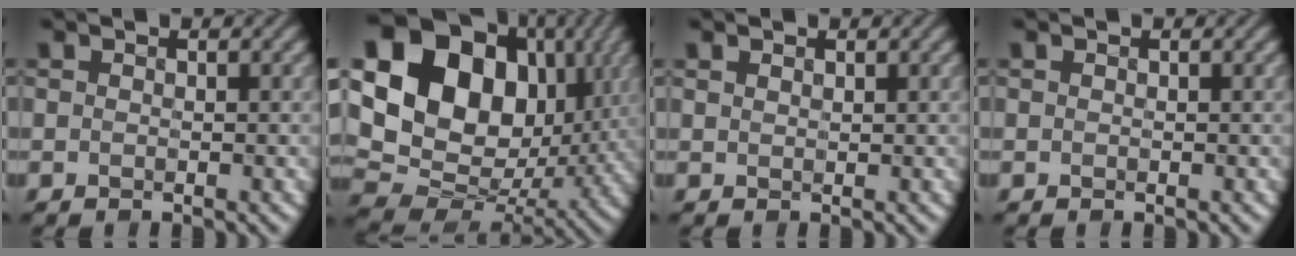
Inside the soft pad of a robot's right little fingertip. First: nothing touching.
{"total": 20.2, "force": [5.8, 15.8, 11.1], "torque": [-0.256, 0.039, 0.118]}
{"total": 0.7, "force": [0.6, 0.3, 0.2], "torque": [-0.006, 0.004, 0.008]}
{"total": 0.0}